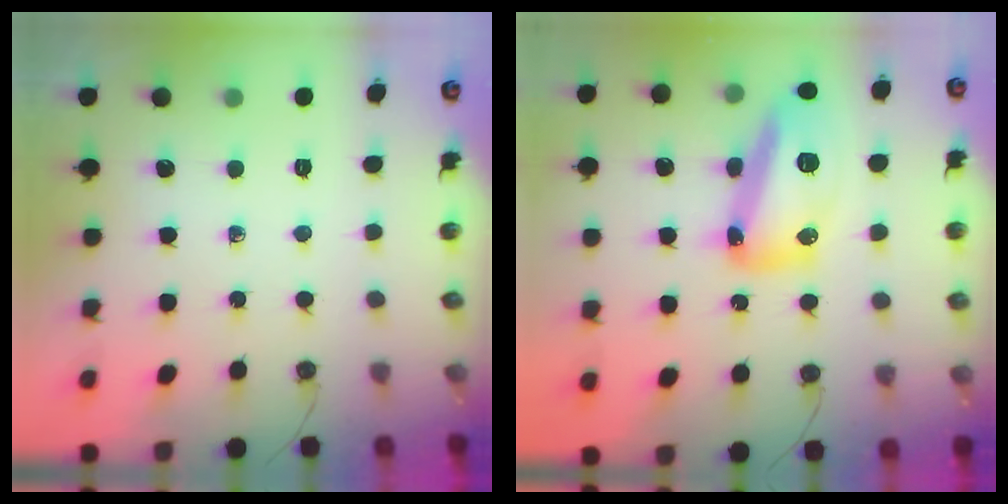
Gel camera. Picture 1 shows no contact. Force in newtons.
{"total": 16.4, "press": 16.3, "slide": 1.3}